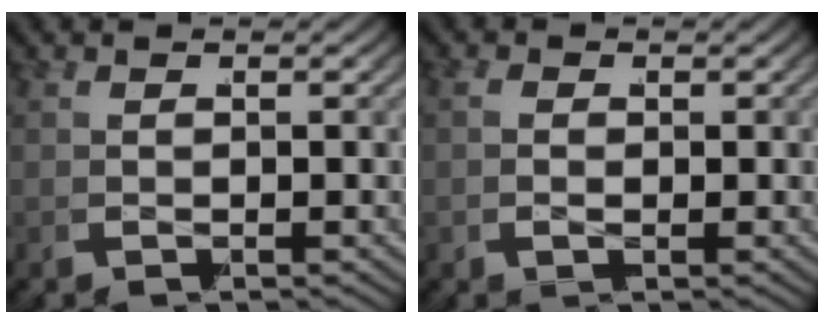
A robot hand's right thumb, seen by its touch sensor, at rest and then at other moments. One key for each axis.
{"total": 1.3, "fx": -0.1, "fy": 1.0, "fz": 0.8, "tx": -0.009, "ty": -0.004, "tz": 0.000}